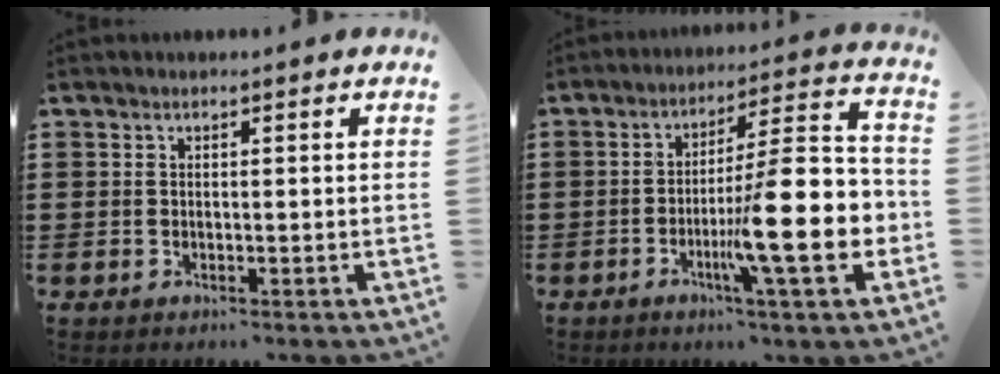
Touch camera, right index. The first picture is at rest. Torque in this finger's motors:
{"motor_torque": [2.14, 0.00, 1.01, 0.21]}